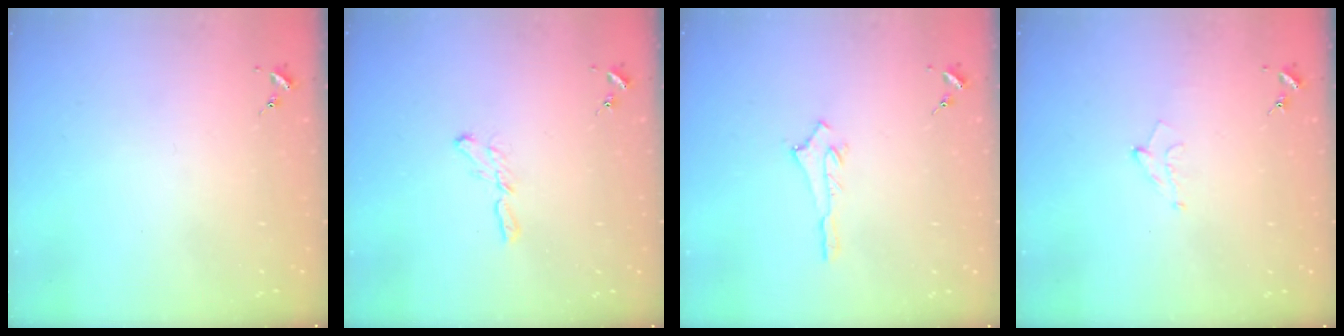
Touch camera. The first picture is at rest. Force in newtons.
{"total": 5.0, "press": 5.0, "slide": 0.5}
{"total": 2.6, "press": 2.6, "slide": 0.4}
{"total": 6.1, "press": 6.1, "slide": 0.8}